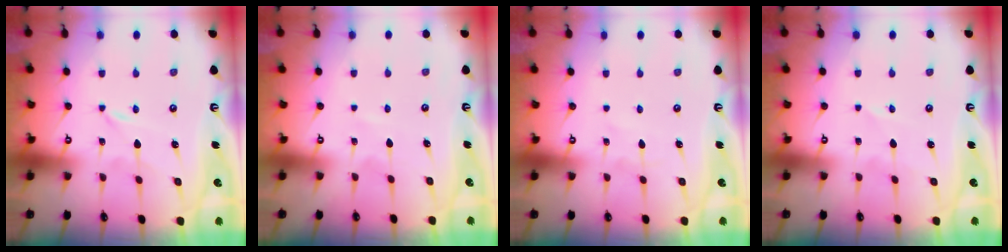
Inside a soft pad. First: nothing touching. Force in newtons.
{"total": 1.4, "press": 1.3, "slide": 0.1}
{"total": 0.7, "press": 0.7, "slide": 0.0}
{"total": 2.2, "press": 2.1, "slide": 0.3}